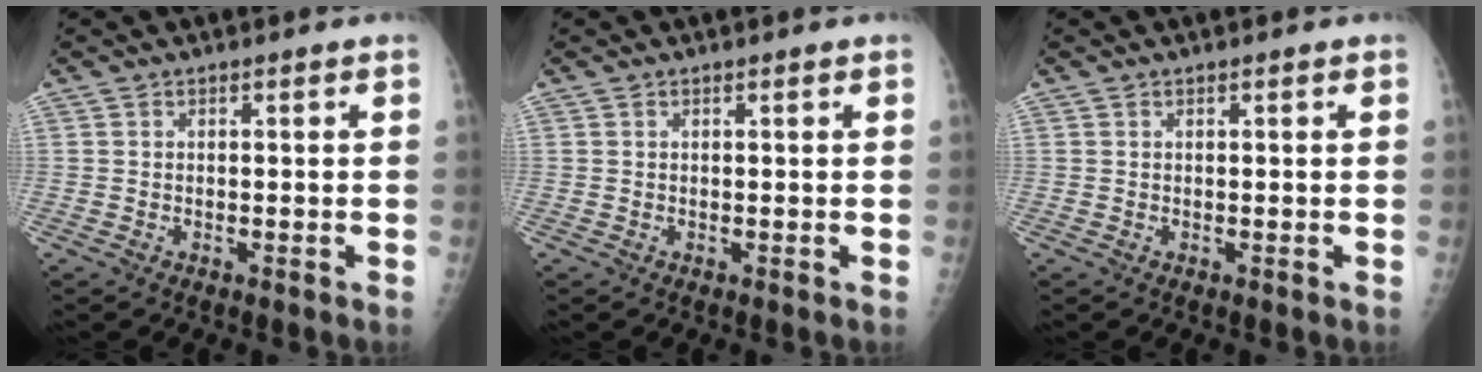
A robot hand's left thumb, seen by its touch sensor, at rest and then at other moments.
{"total": 0.0}
{"total": 0.0}